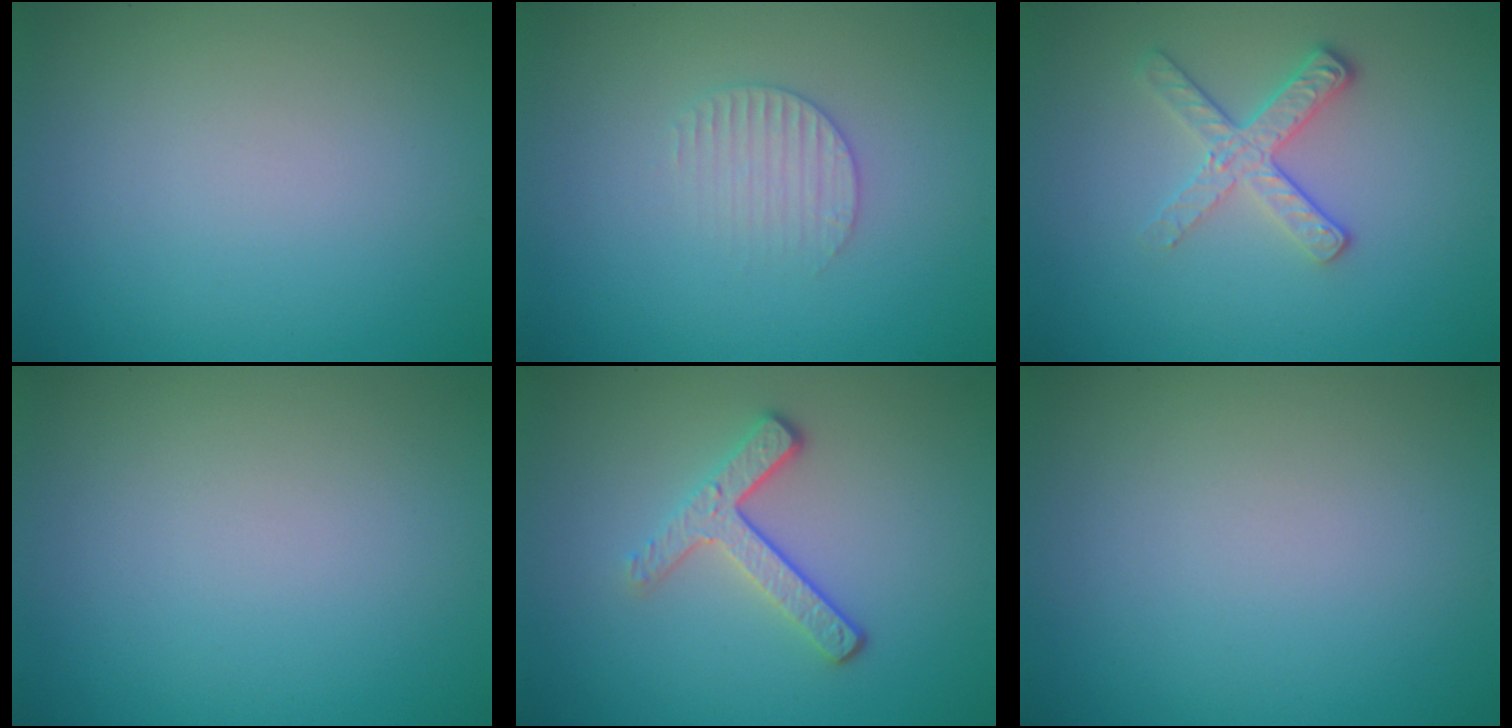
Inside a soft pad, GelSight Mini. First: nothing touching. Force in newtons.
{"total": 1.9, "press": 1.9, "slide": 0.3}
{"total": 2.8, "press": 2.5, "slide": 1.3}
{"total": 0.0}
{"total": 3.2, "press": 2.5, "slide": 2.0}
{"total": 0.0}